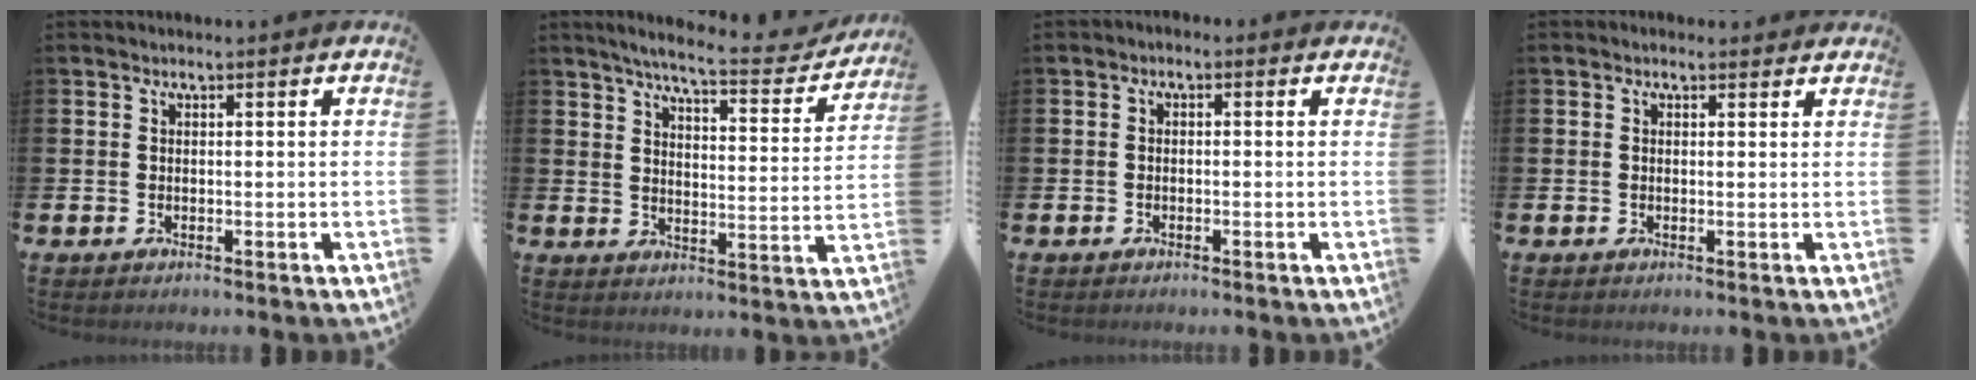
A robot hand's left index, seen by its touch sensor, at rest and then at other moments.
{"total": 6.6, "force": [6.0, 0.6, 2.7], "torque": [-0.060, -0.043, 0.096]}
{"total": 0.8, "force": [-0.7, 0.4, 0.2], "torque": [-0.005, 0.000, -0.015]}
{"total": 0.8, "force": [0.7, 0.4, 0.2], "torque": [0.007, 0.002, 0.009]}